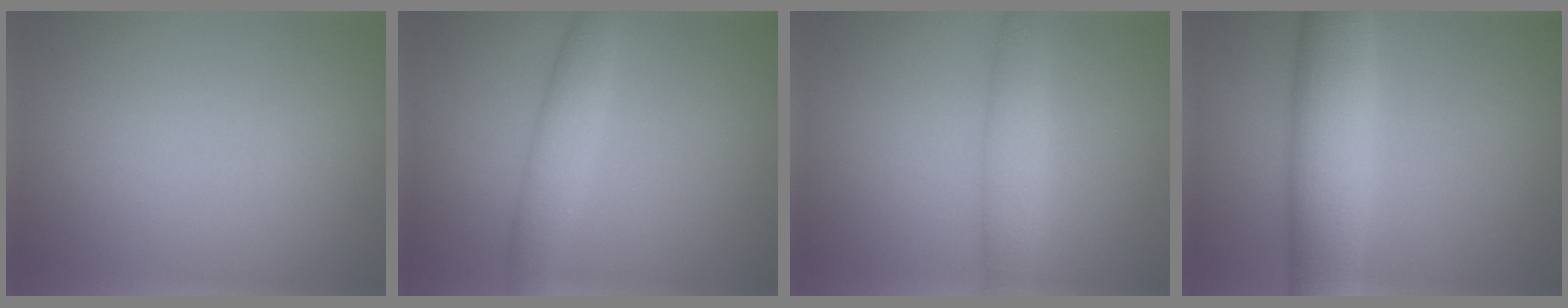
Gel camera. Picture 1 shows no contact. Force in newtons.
{"total": 3.3, "press": 3.3, "slide": 0.0}
{"total": 3.0, "press": 3.0, "slide": 0.1}
{"total": 7.5, "press": 7.5, "slide": 0.1}